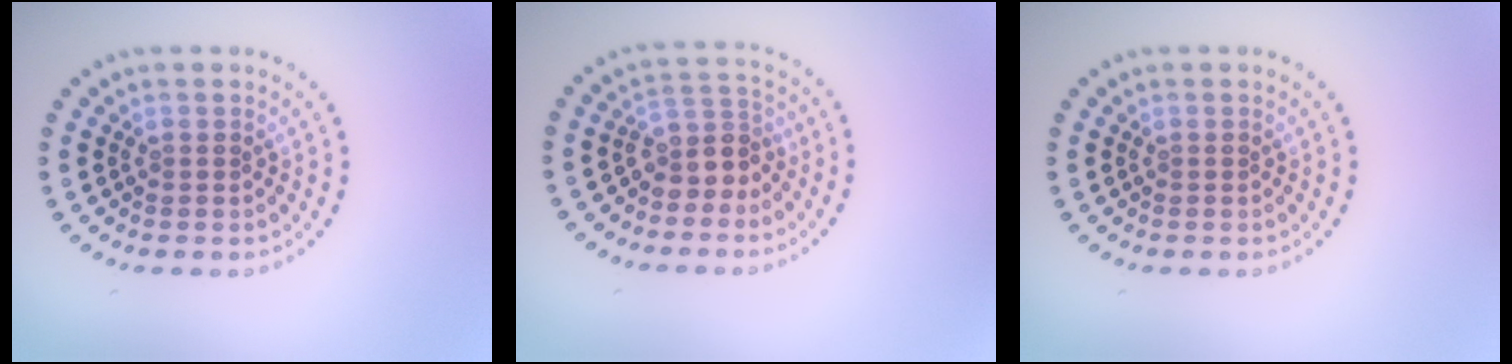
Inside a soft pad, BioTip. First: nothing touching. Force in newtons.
{"total": 3.0, "press": 2.3, "slide": 1.8}
{"total": 0.0}